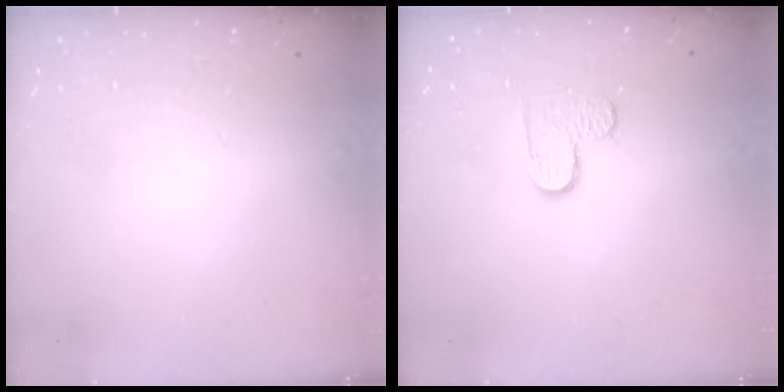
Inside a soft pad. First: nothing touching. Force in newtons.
{"total": 5.9, "press": 5.9, "slide": 0.5}